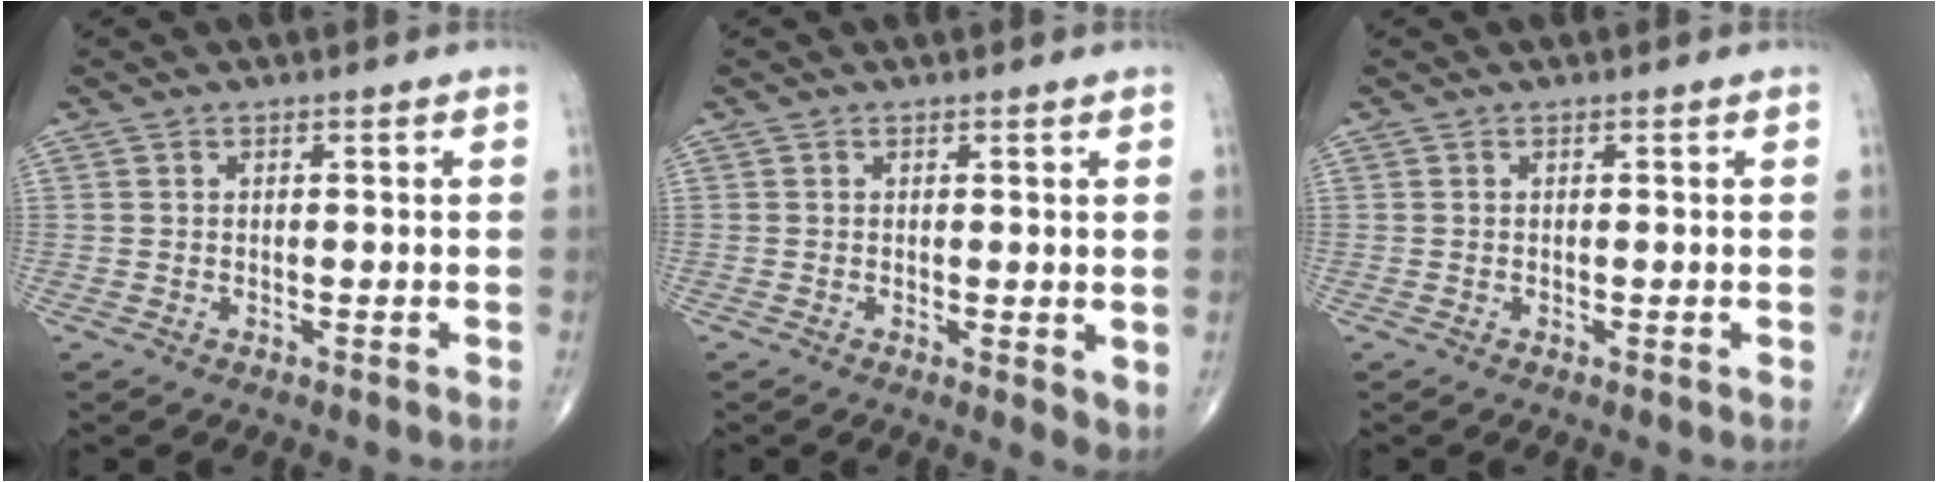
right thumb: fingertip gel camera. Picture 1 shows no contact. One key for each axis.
{"total": 3.2, "fx": 0.1, "fy": 1.4, "fz": 2.9, "tx": -0.036, "ty": -0.012, "tz": 0.000}
{"total": 0.0}